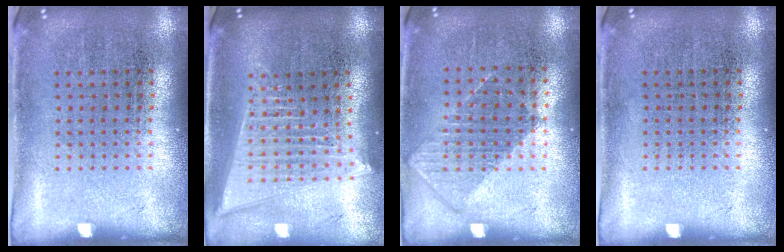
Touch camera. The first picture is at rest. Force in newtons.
{"total": 2.1, "press": 1.8, "slide": 1.1}
{"total": 0.8, "press": 0.8, "slide": 0.3}
{"total": 0.0}